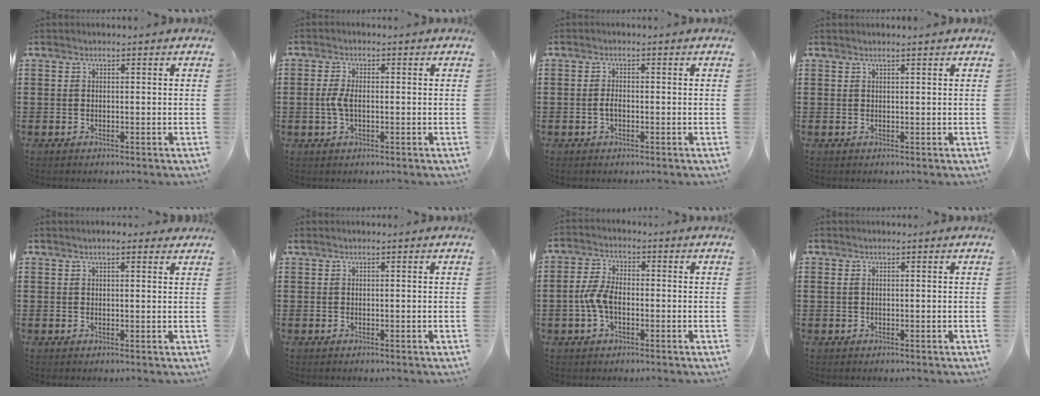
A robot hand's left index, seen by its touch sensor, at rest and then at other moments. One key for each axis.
{"total": 3.1, "fx": -0.4, "fy": 1.4, "fz": 2.7, "tx": -0.073, "ty": -0.005, "tz": -0.013}
{"total": 1.7, "fx": -0.4, "fy": 0.7, "fz": 1.6, "tx": -0.039, "ty": -0.004, "tz": -0.009}
{"total": 0.7, "fx": 0.6, "fy": -0.1, "fz": 0.4, "tx": -0.007, "ty": -0.002, "tz": 0.012}
{"total": 2.0, "fx": 1.5, "fy": 0.3, "fz": 1.3, "tx": -0.026, "ty": 0.002, "tz": 0.027}
{"total": 0.0}
{"total": 5.4, "fx": -1.2, "fy": 2.8, "fz": 4.4, "tx": -0.110, "ty": -0.003, "tz": -0.030}
{"total": 0.7, "fx": 0.2, "fy": 0.4, "fz": 0.5, "tx": -0.018, "ty": 0.002, "tz": 0.001}